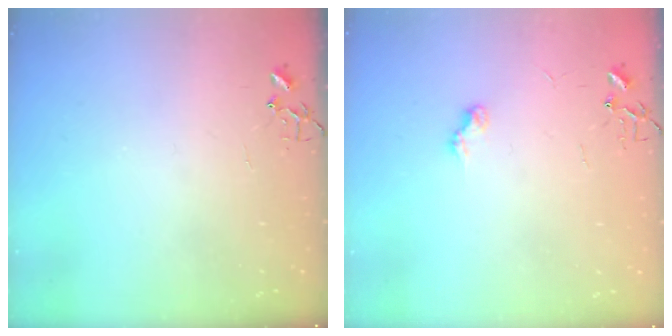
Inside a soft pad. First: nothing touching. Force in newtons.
{"total": 7.1, "press": 7.1, "slide": 0.5}